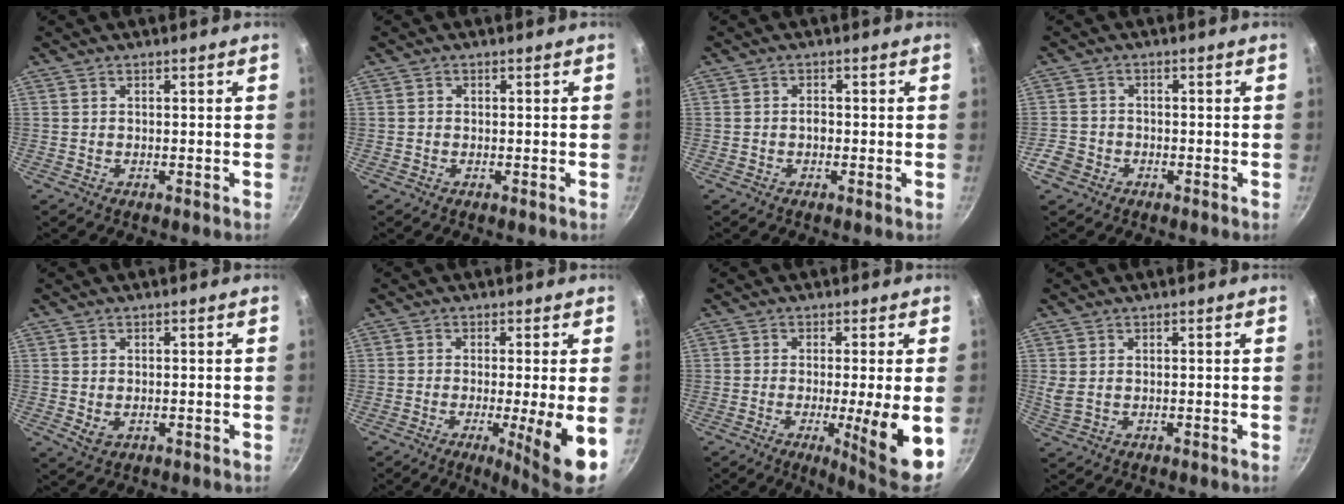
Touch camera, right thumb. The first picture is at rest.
{"total": 0.5, "force": [-0.1, 0.5, 0.1], "torque": [0.000, 0.002, -0.003]}
{"total": 1.3, "force": [-0.3, 0.9, 1.0], "torque": [-0.015, 0.004, -0.008]}
{"total": 4.0, "force": [-2.2, 3.1, 1.3], "torque": [-0.022, 0.024, -0.039]}
{"total": 2.2, "force": [-0.1, 1.6, 1.6], "torque": [-0.027, -0.003, 0.003]}
{"total": 9.0, "force": [-1.9, 0.4, 8.8], "torque": [-0.134, -0.012, -0.025]}
{"total": 10.6, "force": [-1.9, 0.6, 10.4], "torque": [-0.151, -0.011, -0.023]}
{"total": 2.1, "force": [0.6, 1.2, 1.7], "torque": [-0.034, -0.001, 0.017]}